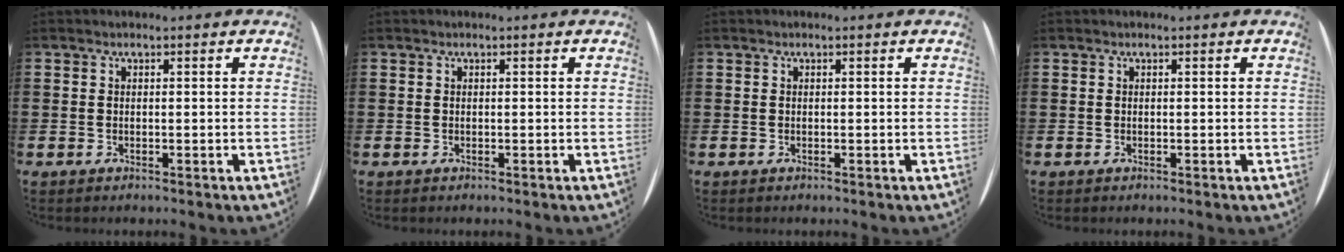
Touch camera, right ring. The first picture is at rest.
{"total": 0.0}
{"total": 0.0}
{"total": 0.0}